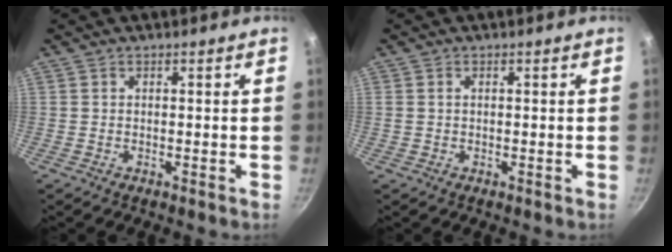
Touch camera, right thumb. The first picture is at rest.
{"total": 0.7, "force": [0.2, 0.5, 0.5], "torque": [-0.008, 0.003, 0.003]}